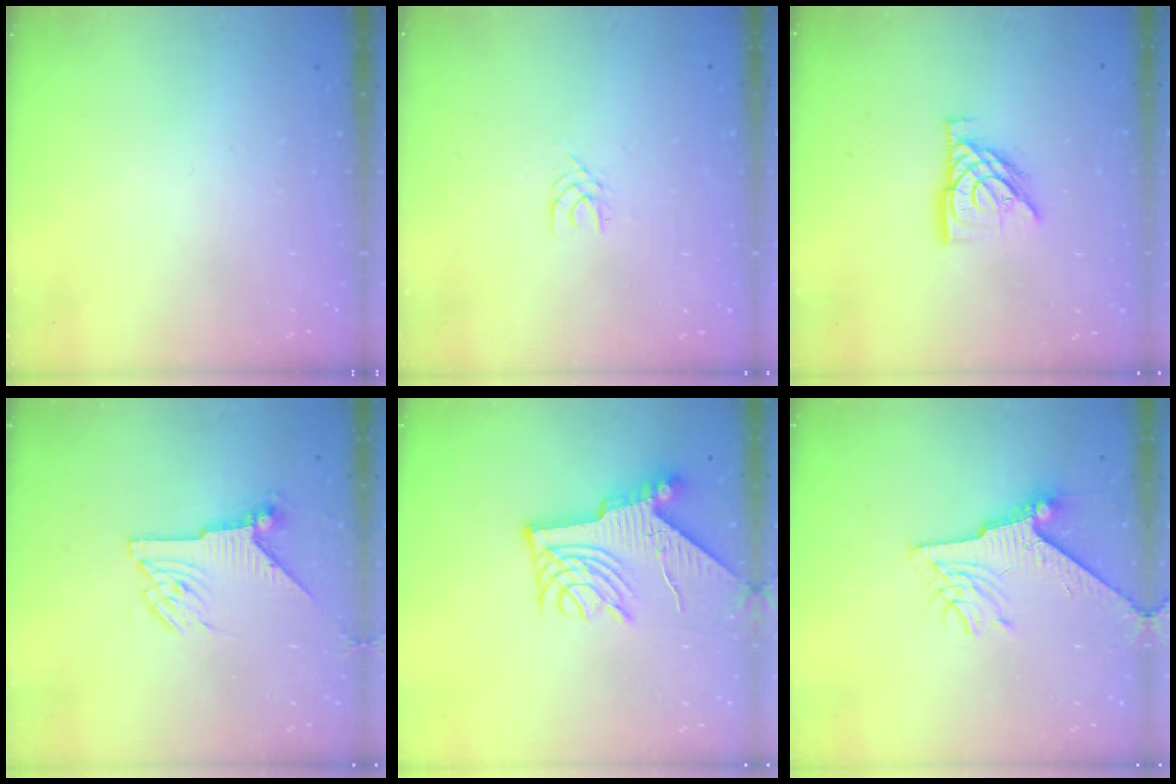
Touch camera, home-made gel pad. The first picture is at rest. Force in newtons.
{"total": 2.9, "press": 2.9, "slide": 0.4}
{"total": 11.0, "press": 10.9, "slide": 1.3}
{"total": 7.7, "press": 7.7, "slide": 0.3}
{"total": 9.5, "press": 9.4, "slide": 0.9}
{"total": 7.8, "press": 7.7, "slide": 0.9}